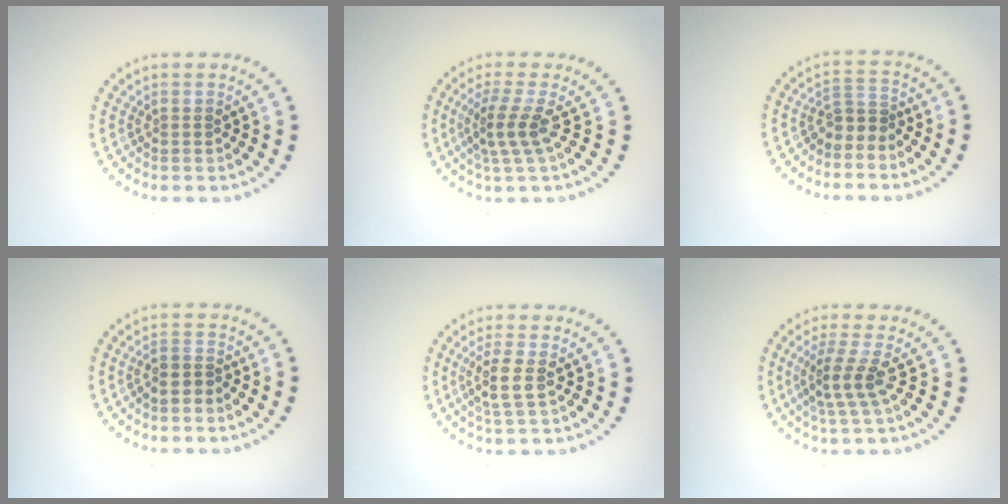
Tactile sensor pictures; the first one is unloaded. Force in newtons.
{"total": 2.8, "press": 1.9, "slide": 2.0}
{"total": 2.0, "press": 1.3, "slide": 1.6}
{"total": 1.3, "press": 1.1, "slide": 0.7}
{"total": 2.4, "press": 2.0, "slide": 1.3}
{"total": 2.7, "press": 1.9, "slide": 1.9}